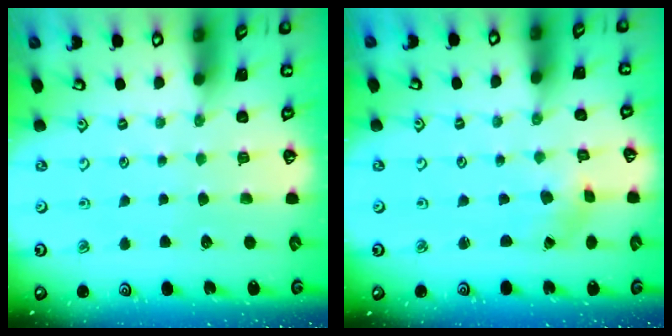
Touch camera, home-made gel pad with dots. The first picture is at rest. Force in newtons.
{"total": 2.7, "press": 2.3, "slide": 1.3}